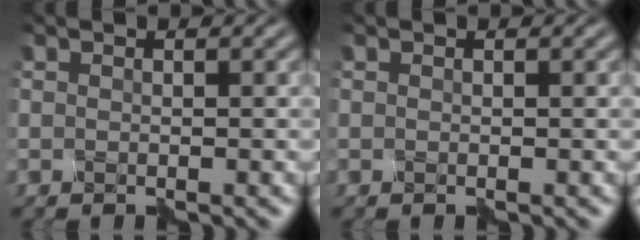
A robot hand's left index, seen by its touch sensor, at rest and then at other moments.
{"total": 0.0}